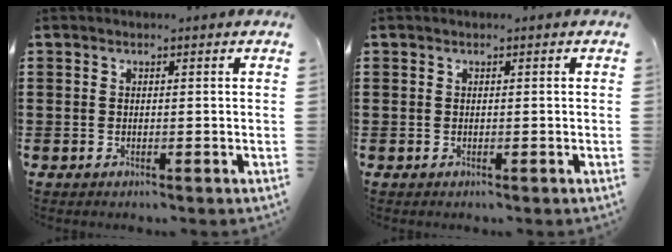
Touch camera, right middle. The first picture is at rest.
{"total": 0.0}